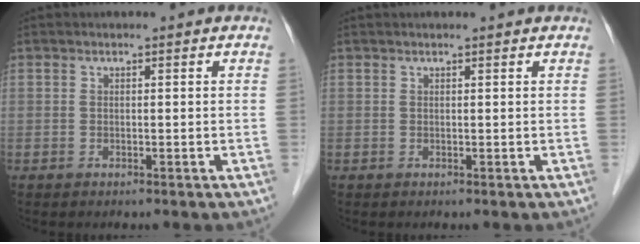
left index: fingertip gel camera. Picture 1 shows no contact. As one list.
[{"total": 2.0, "force": [1.9, 0.0, 0.7], "torque": [-0.009, 0.019, 0.024]}]